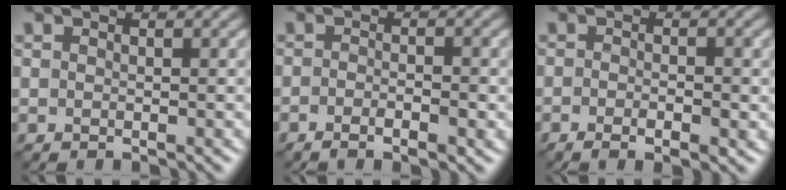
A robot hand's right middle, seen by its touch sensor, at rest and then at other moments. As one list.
[{"total": 2.2, "force": [-1.1, 0.5, 1.9], "torque": [-0.026, -0.002, -0.019]}, {"total": 2.5, "force": [-1.0, 0.6, 2.2], "torque": [-0.036, -0.005, -0.013]}]